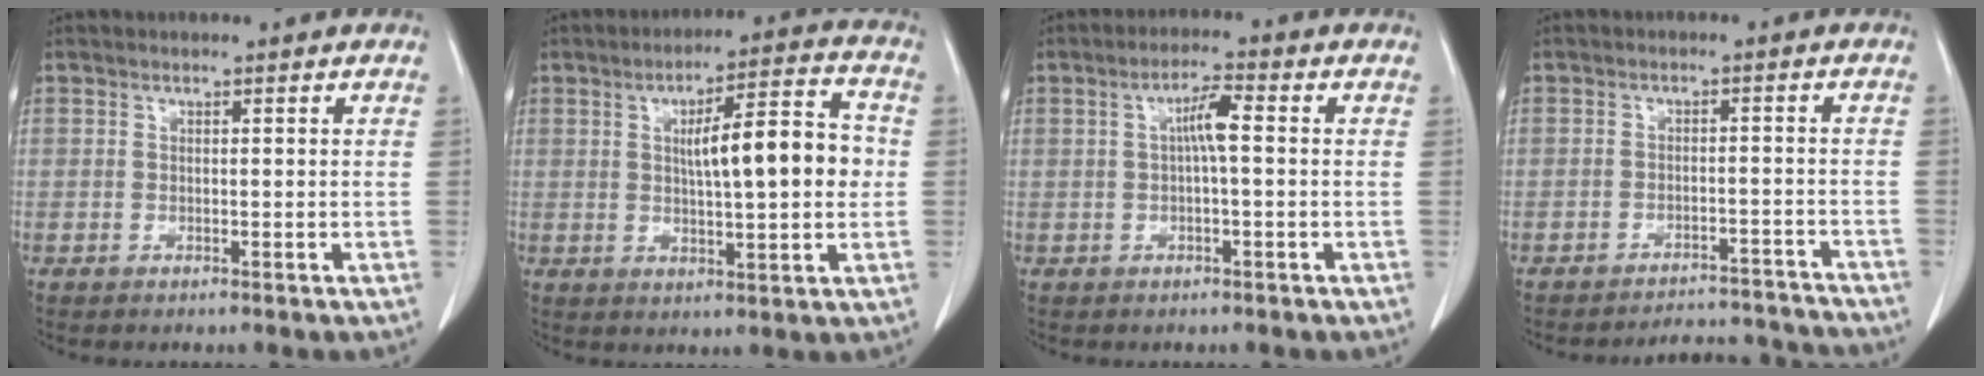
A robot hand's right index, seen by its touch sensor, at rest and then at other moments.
{"total": 12.0, "force": [1.0, 2.1, 11.8], "torque": [-0.177, 0.025, 0.016]}
{"total": 4.0, "force": [0.3, 0.4, 4.0], "torque": [-0.072, 0.010, 0.005]}
{"total": 10.0, "force": [-9.9, 1.7, -0.2], "torque": [0.014, 0.021, -0.116]}